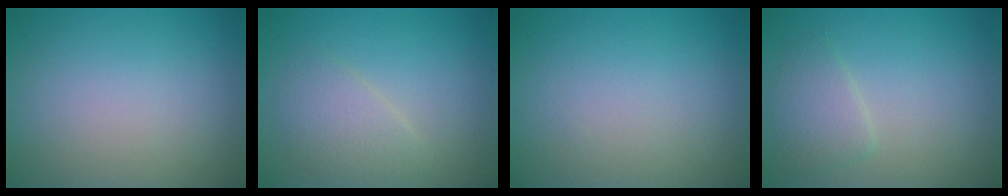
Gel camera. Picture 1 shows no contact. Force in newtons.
{"total": 2.6, "press": 2.5, "slide": 0.2}
{"total": 0.0}
{"total": 2.3, "press": 2.3, "slide": 0.1}